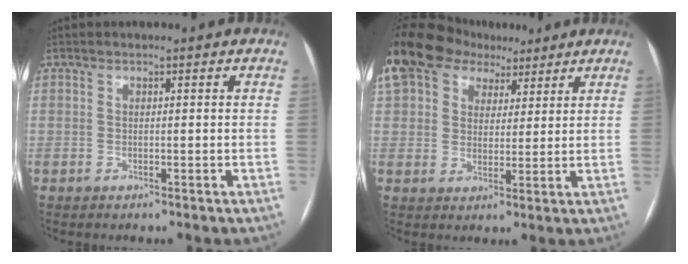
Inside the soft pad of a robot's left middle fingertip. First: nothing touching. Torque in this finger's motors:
{"motor_torque": [1.00, -1.00, 1.05, 0.21]}